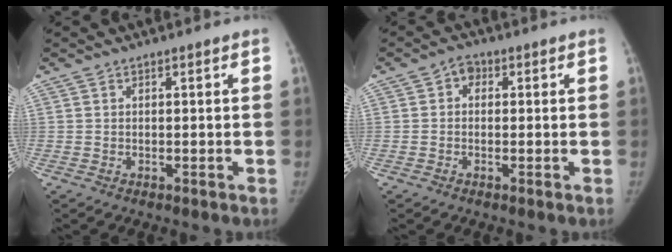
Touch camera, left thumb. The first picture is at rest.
{"total": 2.4, "force": [0.3, 1.9, 1.4], "torque": [-0.003, 0.006, -0.005]}